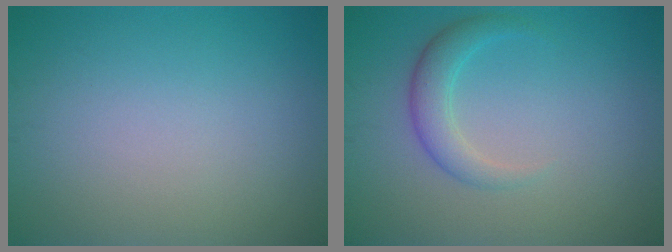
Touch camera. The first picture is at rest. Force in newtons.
{"total": 2.5, "press": 2.5, "slide": 0.1}